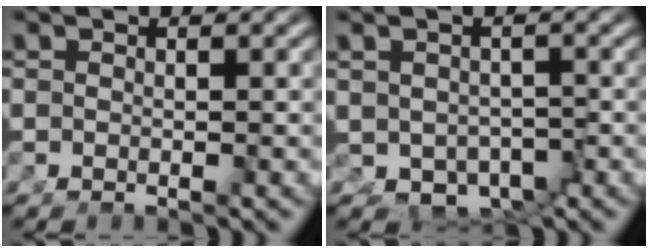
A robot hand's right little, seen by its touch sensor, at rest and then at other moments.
{"total": 5.2, "force": [-1.6, 4.3, 2.4], "torque": [-0.047, -0.038, -0.010]}